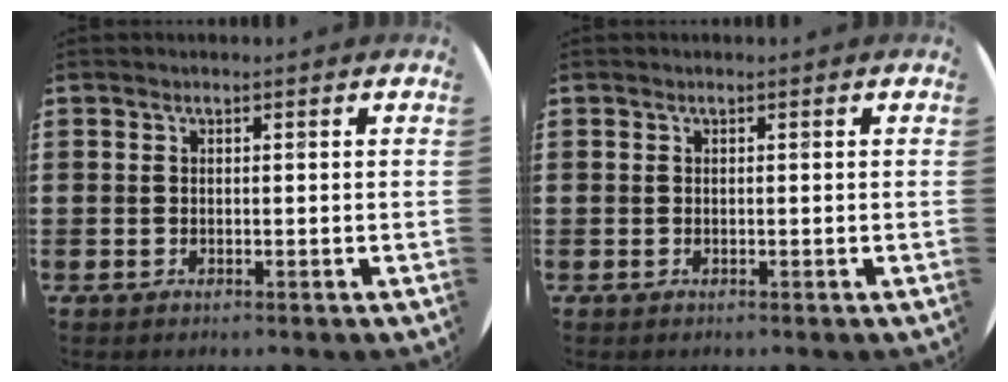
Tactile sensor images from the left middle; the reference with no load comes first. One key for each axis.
{"total": 0.0}